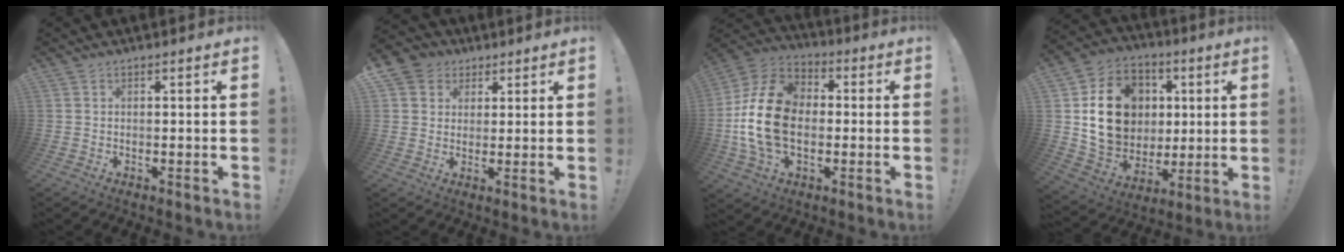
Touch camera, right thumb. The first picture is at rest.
{"total": 6.6, "force": [2.8, 5.9, 1.4], "torque": [-0.021, -0.011, 0.057]}
{"total": 20.8, "force": [-1.2, 14.5, 14.9], "torque": [-0.278, 0.028, -0.012]}
{"total": 19.6, "force": [3.4, 16.6, 9.9], "torque": [-0.155, -0.002, 0.090]}